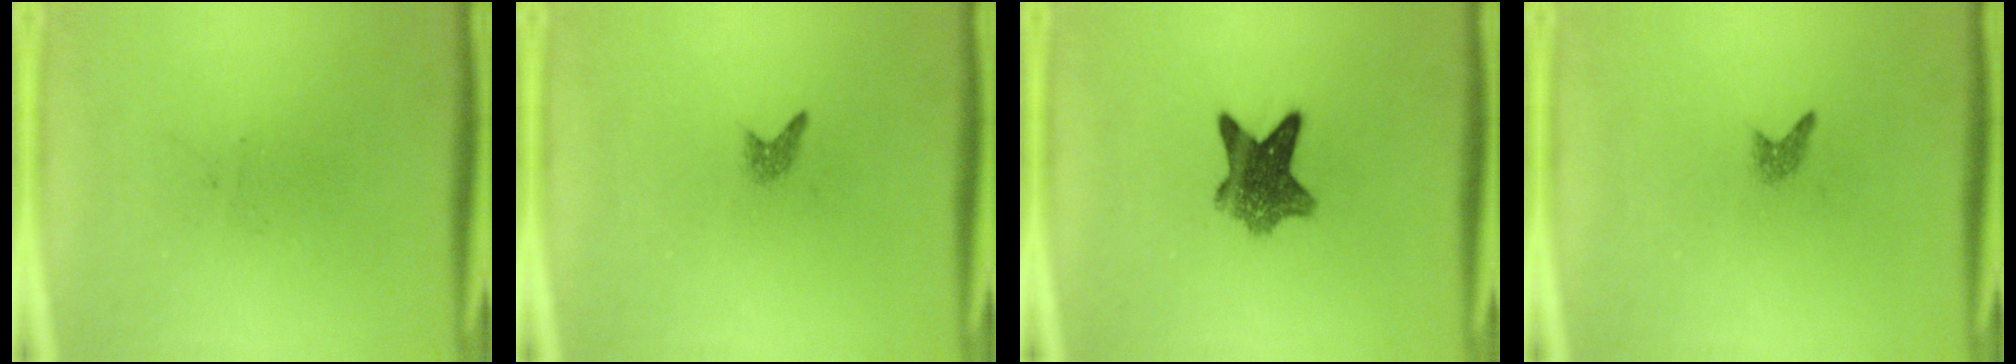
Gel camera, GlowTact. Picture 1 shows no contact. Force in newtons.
{"total": 0.9}
{"total": 7.4}
{"total": 0.9}